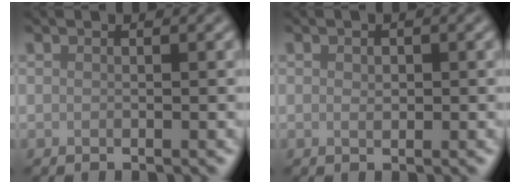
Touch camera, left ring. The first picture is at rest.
{"total": 1.0, "force": [0.0, 0.6, 0.7], "torque": [-0.012, -0.002, 0.001]}